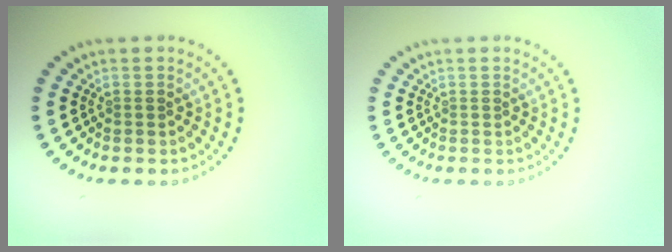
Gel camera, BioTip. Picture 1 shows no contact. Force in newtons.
{"total": 0.0}